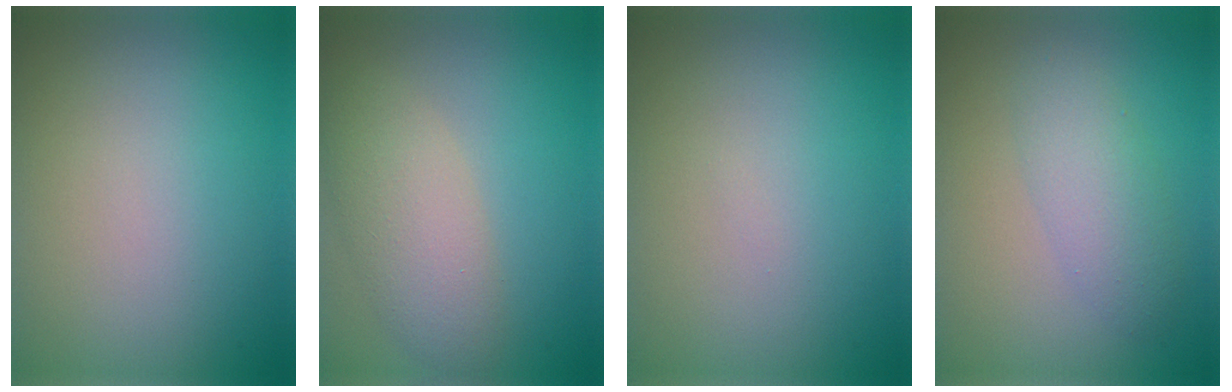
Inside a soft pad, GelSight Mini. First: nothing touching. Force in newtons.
{"total": 4.3, "press": 4.3, "slide": 0.4}
{"total": 0.0}
{"total": 2.9, "press": 2.9, "slide": 0.1}